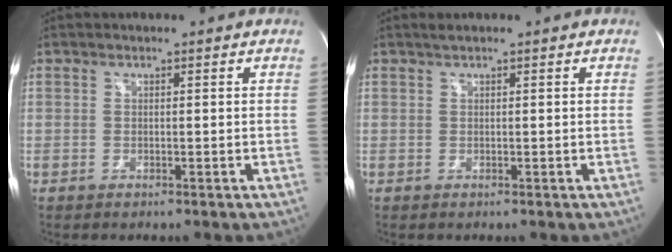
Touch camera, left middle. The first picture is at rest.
{"total": 0.6, "force": [0.5, -0.1, 0.4], "torque": [-0.013, 0.009, 0.012]}